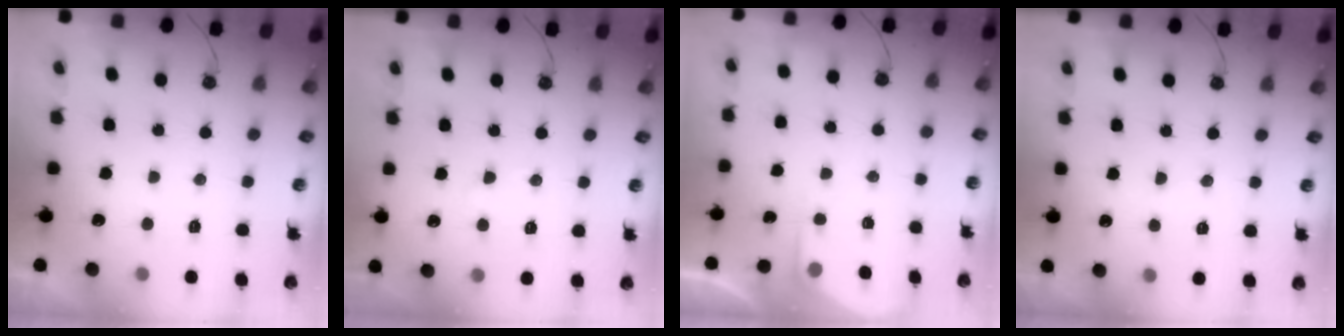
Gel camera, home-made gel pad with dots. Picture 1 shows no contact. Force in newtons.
{"total": 7.4, "press": 7.3, "slide": 0.8}
{"total": 3.0, "press": 2.9, "slide": 0.4}
{"total": 3.6, "press": 3.5, "slide": 0.6}